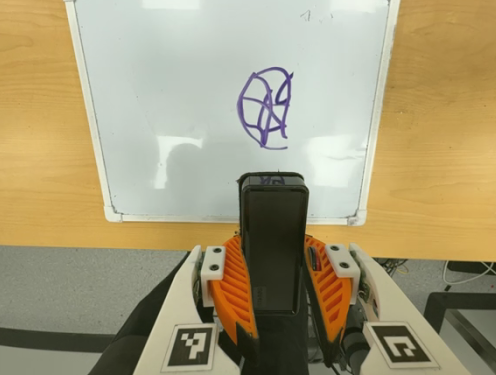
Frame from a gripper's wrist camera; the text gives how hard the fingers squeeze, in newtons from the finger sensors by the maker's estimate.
{"total": 11.1, "left": 8.3, "right": 13.9}